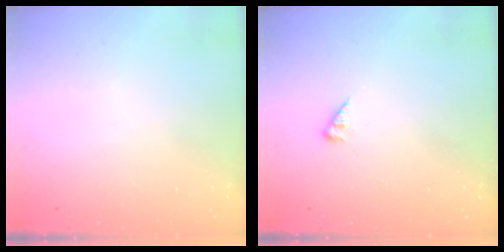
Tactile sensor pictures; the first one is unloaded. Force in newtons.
{"total": 2.7, "press": 2.7, "slide": 0.4}